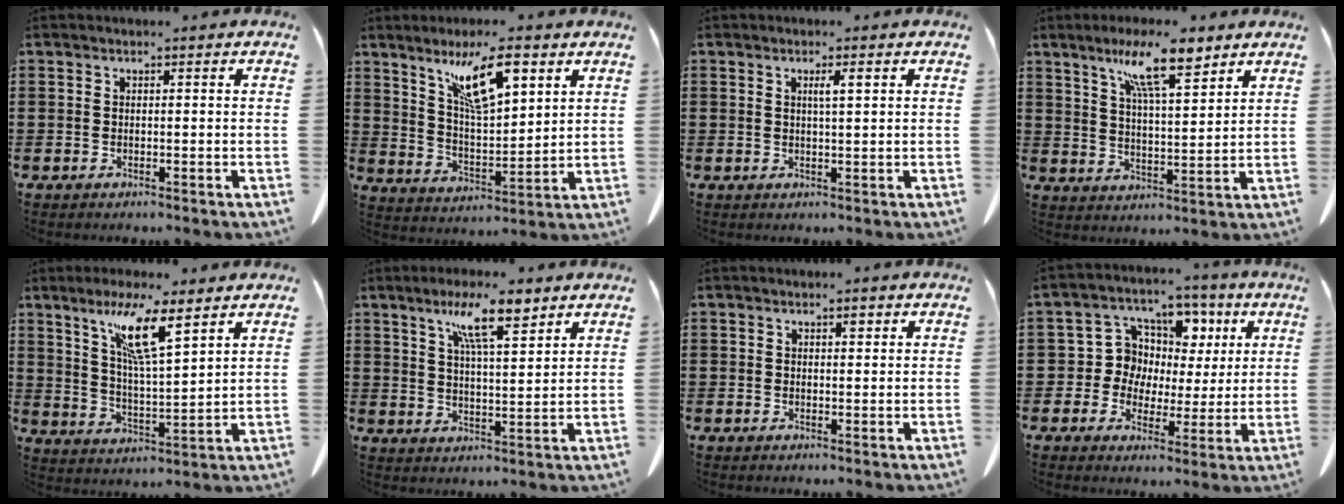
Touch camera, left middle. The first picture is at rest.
{"total": 10.5, "force": [6.3, 3.0, 7.8], "torque": [-0.157, -0.010, 0.109]}
{"total": 2.0, "force": [0.8, 0.3, 1.9], "torque": [-0.037, 0.002, 0.012]}
{"total": 9.7, "force": [6.9, 1.9, 6.5], "torque": [-0.127, -0.018, 0.116]}
{"total": 9.6, "force": [6.3, 1.1, 7.1], "torque": [-0.155, -0.012, 0.108]}
{"total": 8.7, "force": [6.0, 1.7, 6.1], "torque": [-0.117, -0.011, 0.099]}
{"total": 1.2, "force": [0.6, 0.6, 0.9], "torque": [-0.012, 0.002, 0.008]}
{"total": 7.8, "force": [1.9, 7.2, 2.4], "torque": [-0.080, -0.007, 0.034]}